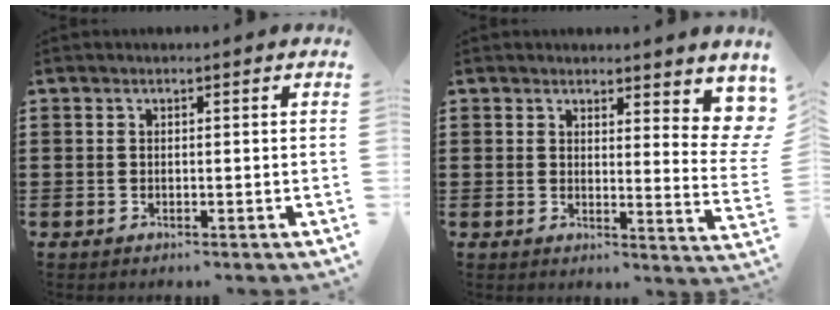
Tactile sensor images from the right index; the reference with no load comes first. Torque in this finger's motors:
{"motor_torque": [0.06, 0.49, 0.29, 0.00]}